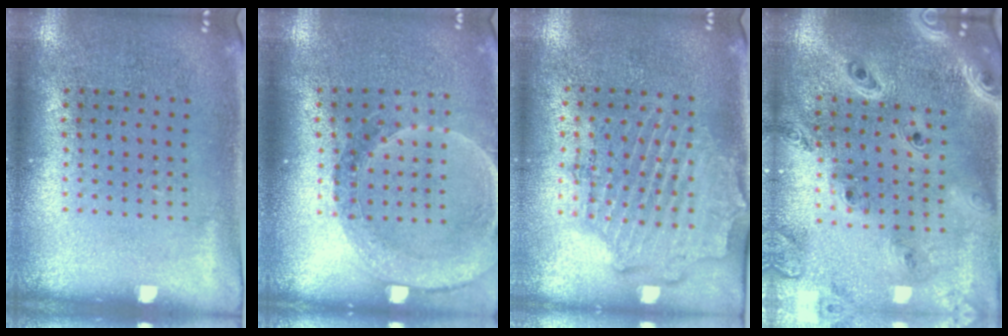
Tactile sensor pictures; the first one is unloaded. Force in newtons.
{"total": 1.5, "press": 1.5, "slide": 0.3}
{"total": 1.8, "press": 1.7, "slide": 0.8}
{"total": 2.2, "press": 2.1, "slide": 0.8}